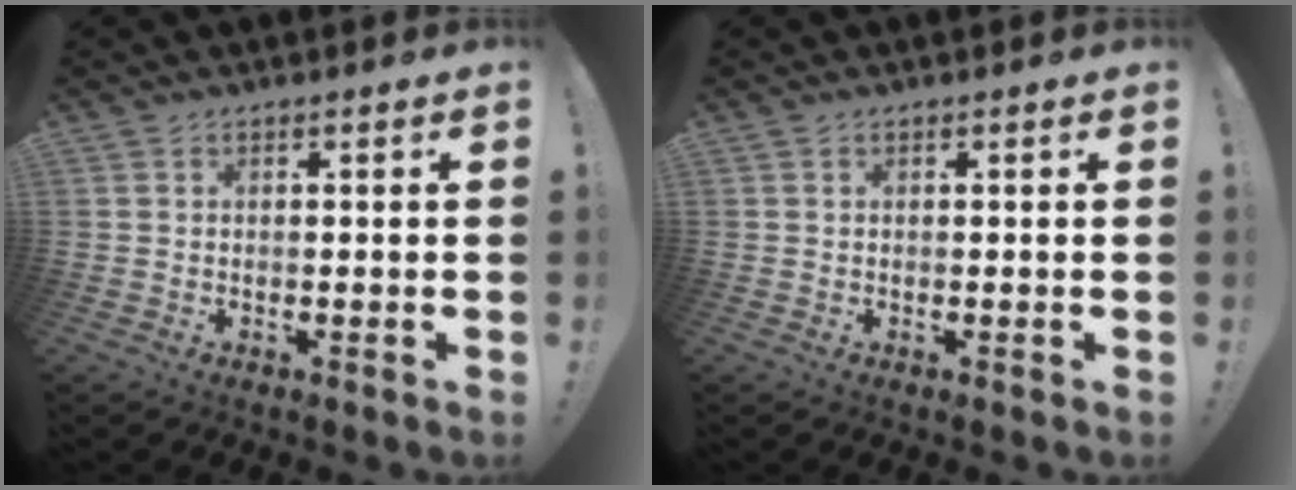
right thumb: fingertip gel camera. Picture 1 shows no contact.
{"total": 0.0}